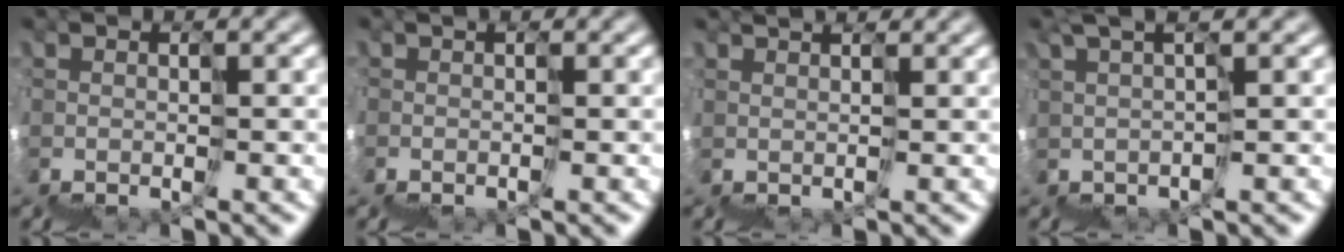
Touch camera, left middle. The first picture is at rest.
{"total": 1.0, "force": [-0.1, 0.5, 0.9], "torque": [-0.011, -0.005, -0.001]}
{"total": 2.6, "force": [2.5, 0.5, 0.6], "torque": [-0.002, 0.020, 0.044]}
{"total": 2.2, "force": [2.1, -0.3, 0.5], "torque": [-0.027, 0.014, 0.034]}